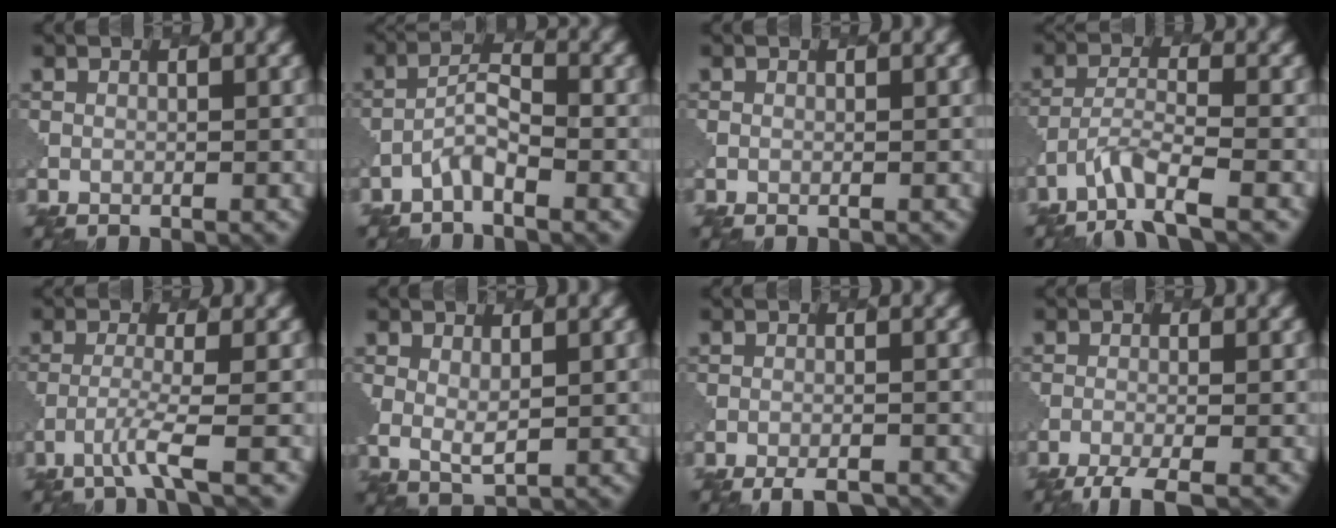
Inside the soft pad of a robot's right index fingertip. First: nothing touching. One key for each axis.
{"total": 2.0, "fx": -1.5, "fy": 0.5, "fz": 1.3, "tx": -0.030, "ty": 0.008, "tz": -0.034}
{"total": 0.0}
{"total": 4.3, "fx": -3.1, "fy": 0.9, "fz": 2.9, "tx": -0.056, "ty": -0.006, "tz": -0.065}
{"total": 2.7, "fx": -1.5, "fy": 0.1, "fz": 2.3, "tx": -0.041, "ty": -0.001, "tz": -0.044}
{"total": 2.1, "fx": 0.8, "fy": 1.1, "fz": 1.6, "tx": -0.032, "ty": -0.009, "tz": 0.021}
{"total": 3.5, "fx": -3.0, "fy": 0.7, "fz": 1.5, "tx": -0.021, "ty": -0.006, "tz": -0.046}
{"total": 3.1, "fx": -2.4, "fy": 0.5, "fz": 1.9, "tx": -0.031, "ty": -0.005, "tz": -0.052}